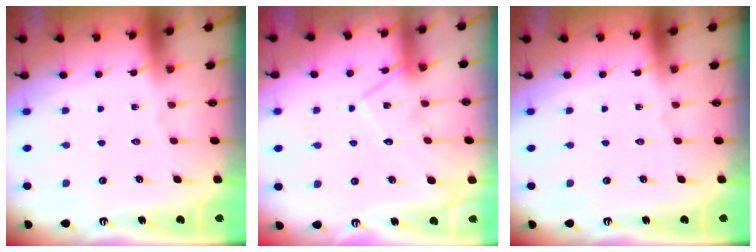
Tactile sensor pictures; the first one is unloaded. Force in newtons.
{"total": 11.8, "press": 11.8, "slide": 0.7}
{"total": 0.0}